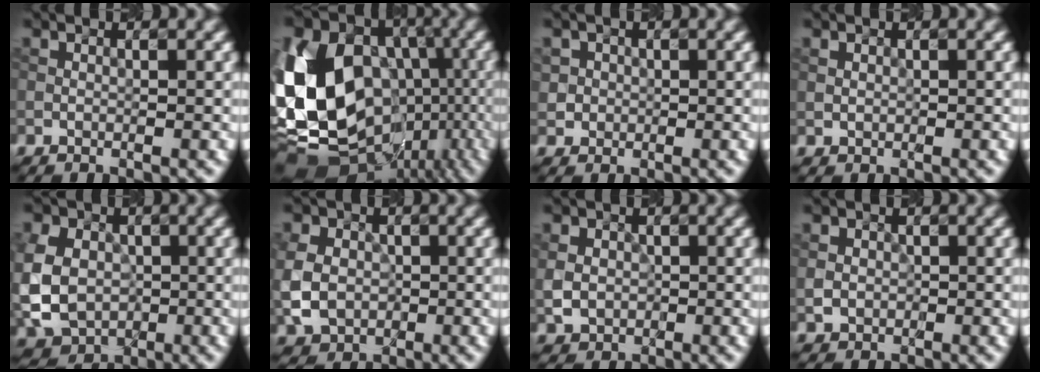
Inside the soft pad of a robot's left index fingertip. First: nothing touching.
{"total": 19.9, "force": [-2.7, 15.8, 11.7], "torque": [-0.239, -0.008, -0.026]}
{"total": 1.9, "force": [0.3, 1.8, 0.4], "torque": [-0.003, -0.004, 0.024]}
{"total": 0.7, "force": [0.3, 0.6, 0.3], "torque": [-0.006, -0.001, 0.006]}
{"total": 11.3, "force": [0.0, 9.5, 6.0], "torque": [-0.126, 0.003, -0.031]}
{"total": 6.2, "force": [-0.2, 5.2, 3.4], "torque": [-0.082, -0.003, -0.015]}
{"total": 3.1, "force": [0.2, 2.7, 1.4], "torque": [-0.032, 0.001, 0.002]}
{"total": 1.7, "force": [0.1, 1.6, 0.6], "torque": [-0.009, -0.005, 0.004]}